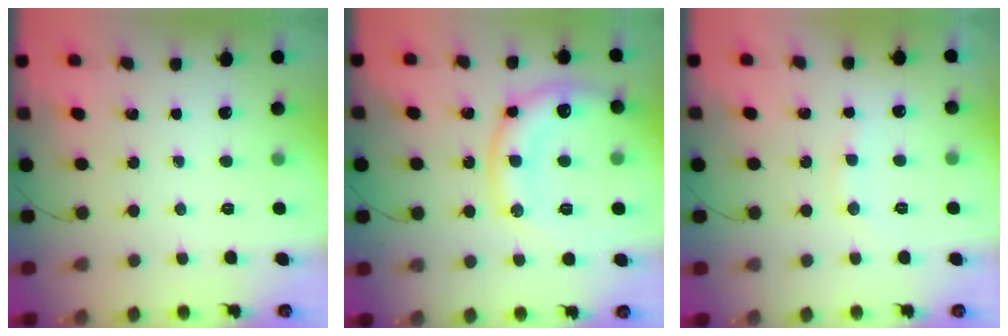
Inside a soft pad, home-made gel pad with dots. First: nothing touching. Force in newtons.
{"total": 14.7, "press": 14.6, "slide": 1.5}
{"total": 7.4, "press": 7.3, "slide": 1.3}